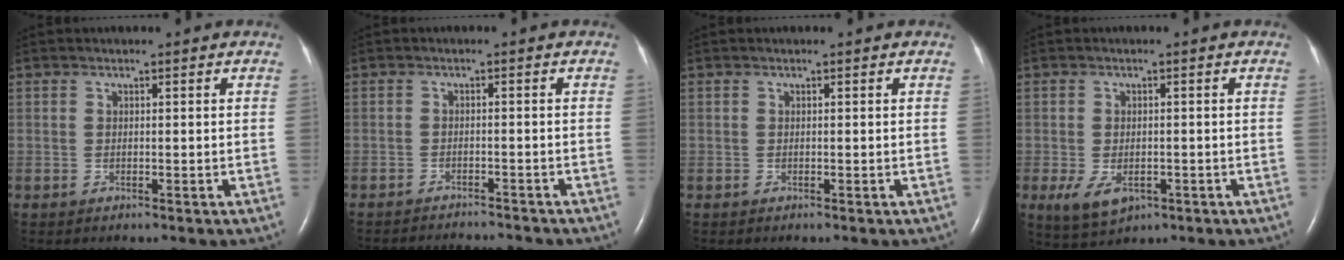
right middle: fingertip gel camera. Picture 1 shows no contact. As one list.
[{"total": 8.1, "force": [-7.9, 0.9, 1.7], "torque": [-0.024, -0.006, -0.103]}, {"total": 0.0}, {"total": 5.1, "force": [-2.1, 2.9, 3.6], "torque": [-0.074, -0.008, -0.024]}]